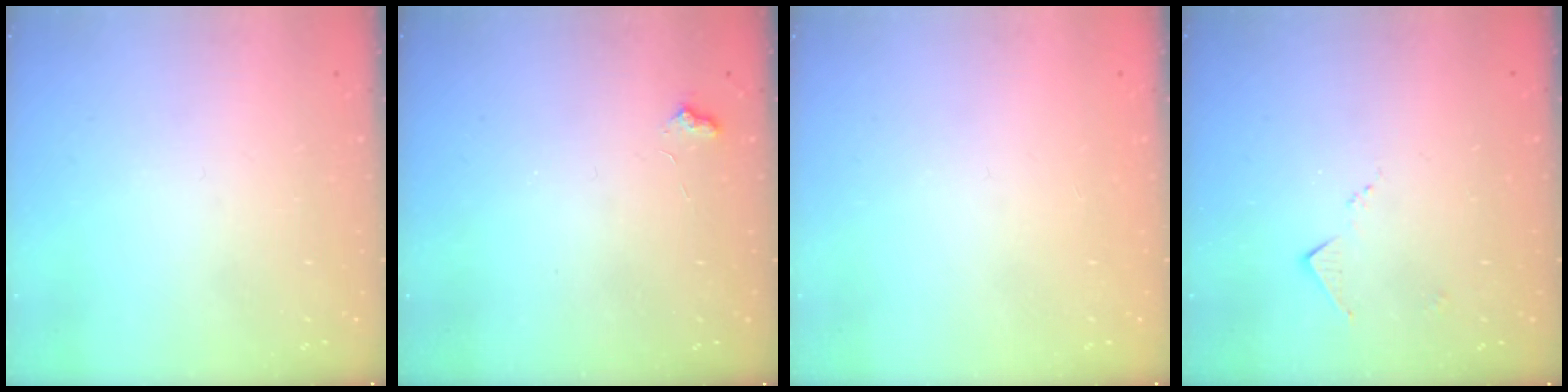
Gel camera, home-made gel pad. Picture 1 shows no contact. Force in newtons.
{"total": 4.4, "press": 4.4, "slide": 0.7}
{"total": 1.1, "press": 1.0, "slide": 0.1}
{"total": 6.1, "press": 6.0, "slide": 0.8}